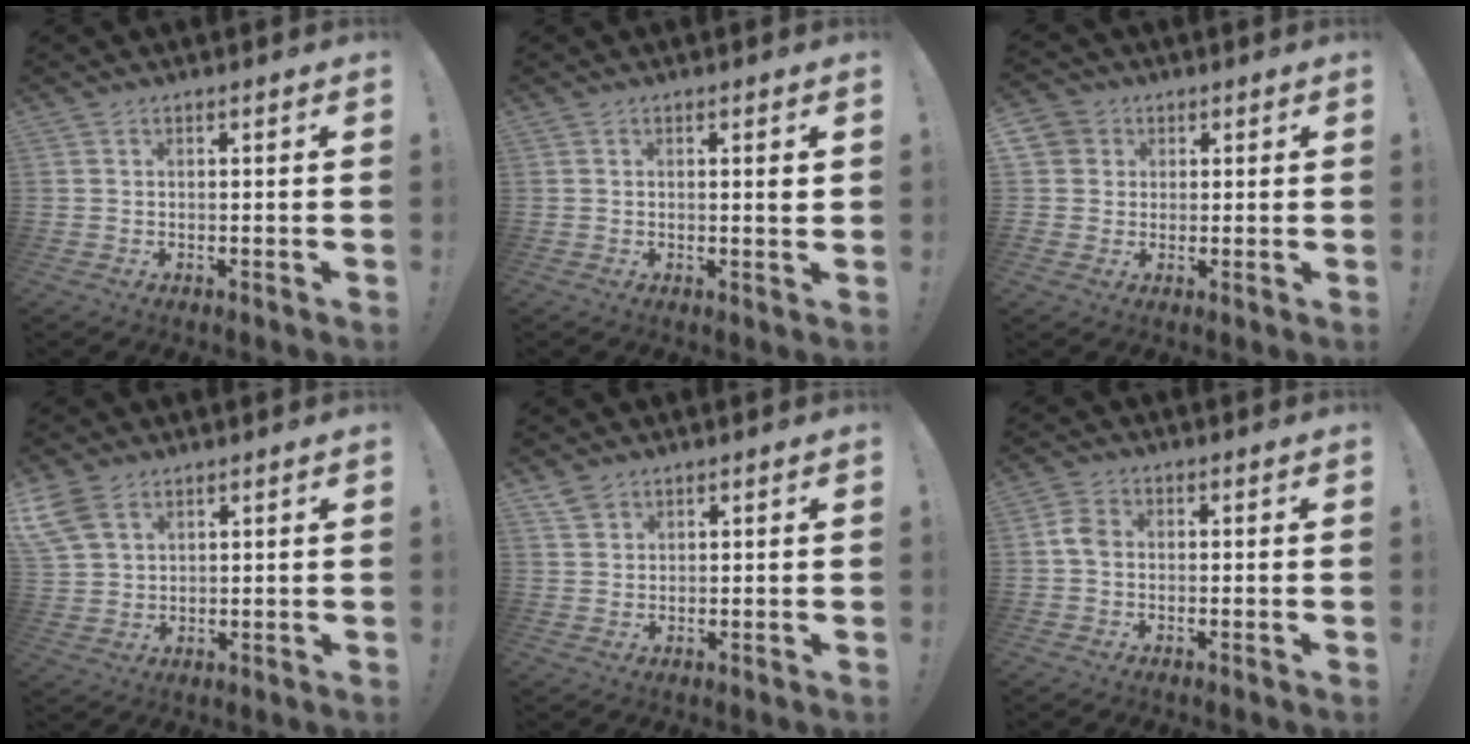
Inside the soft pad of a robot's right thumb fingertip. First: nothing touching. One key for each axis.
{"total": 1.9, "fx": 0.9, "fy": -0.1, "fz": 1.7, "tx": -0.018, "ty": -0.006, "tz": 0.010}
{"total": 4.7, "fx": 1.3, "fy": 4.4, "fz": 1.1, "tx": -0.020, "ty": -0.003, "tz": 0.026}
{"total": 7.7, "fx": 4.3, "fy": 4.9, "fz": 4.0, "tx": -0.086, "ty": -0.013, "tz": 0.086}
{"total": 2.6, "fx": 2.1, "fy": 1.2, "fz": 0.7, "tx": -0.001, "ty": -0.017, "tz": 0.039}
{"total": 4.4, "fx": -0.3, "fy": 3.1, "fz": 3.1, "tx": -0.056, "ty": 0.009, "tz": -0.004}